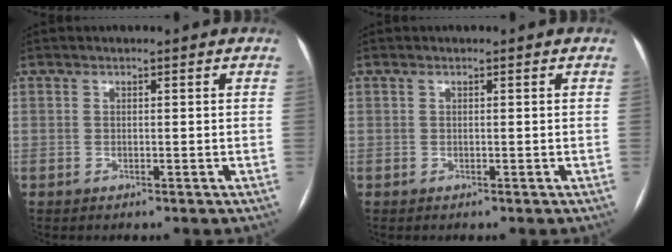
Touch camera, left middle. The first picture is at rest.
{"total": 0.0}